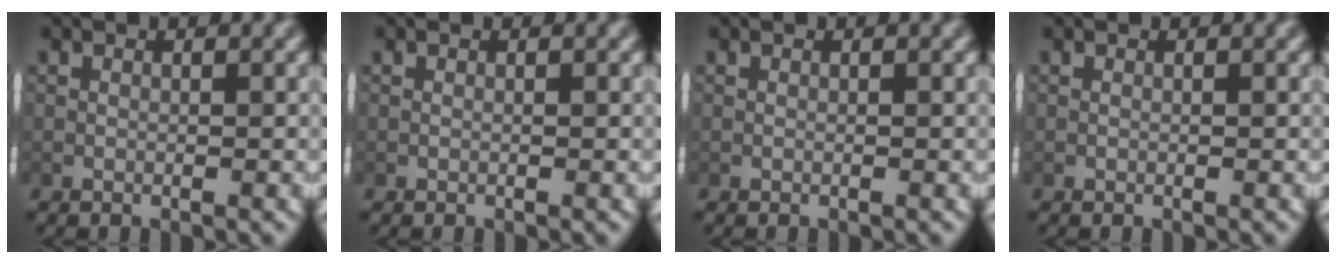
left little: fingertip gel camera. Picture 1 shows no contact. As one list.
[{"total": 0.0}, {"total": 0.0}, {"total": 0.0}]